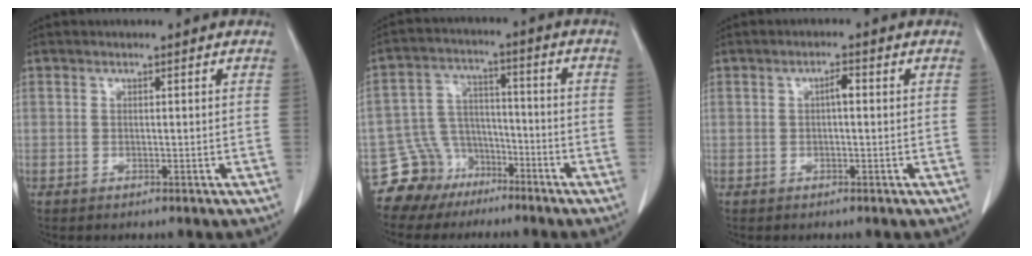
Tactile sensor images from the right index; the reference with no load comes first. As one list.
[{"total": 8.5, "force": [-5.9, 6.1, 0.0], "torque": [0.001, 0.035, -0.103]}, {"total": 1.8, "force": [0.2, 0.5, 1.7], "torque": [-0.029, 0.004, 0.003]}]